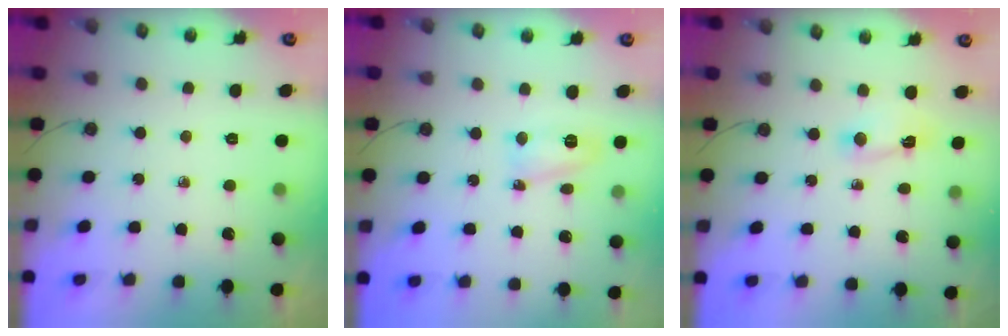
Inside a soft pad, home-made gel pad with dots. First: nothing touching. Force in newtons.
{"total": 9.2, "press": 6.1, "slide": 6.8}
{"total": 2.3, "press": 2.3, "slide": 0.3}